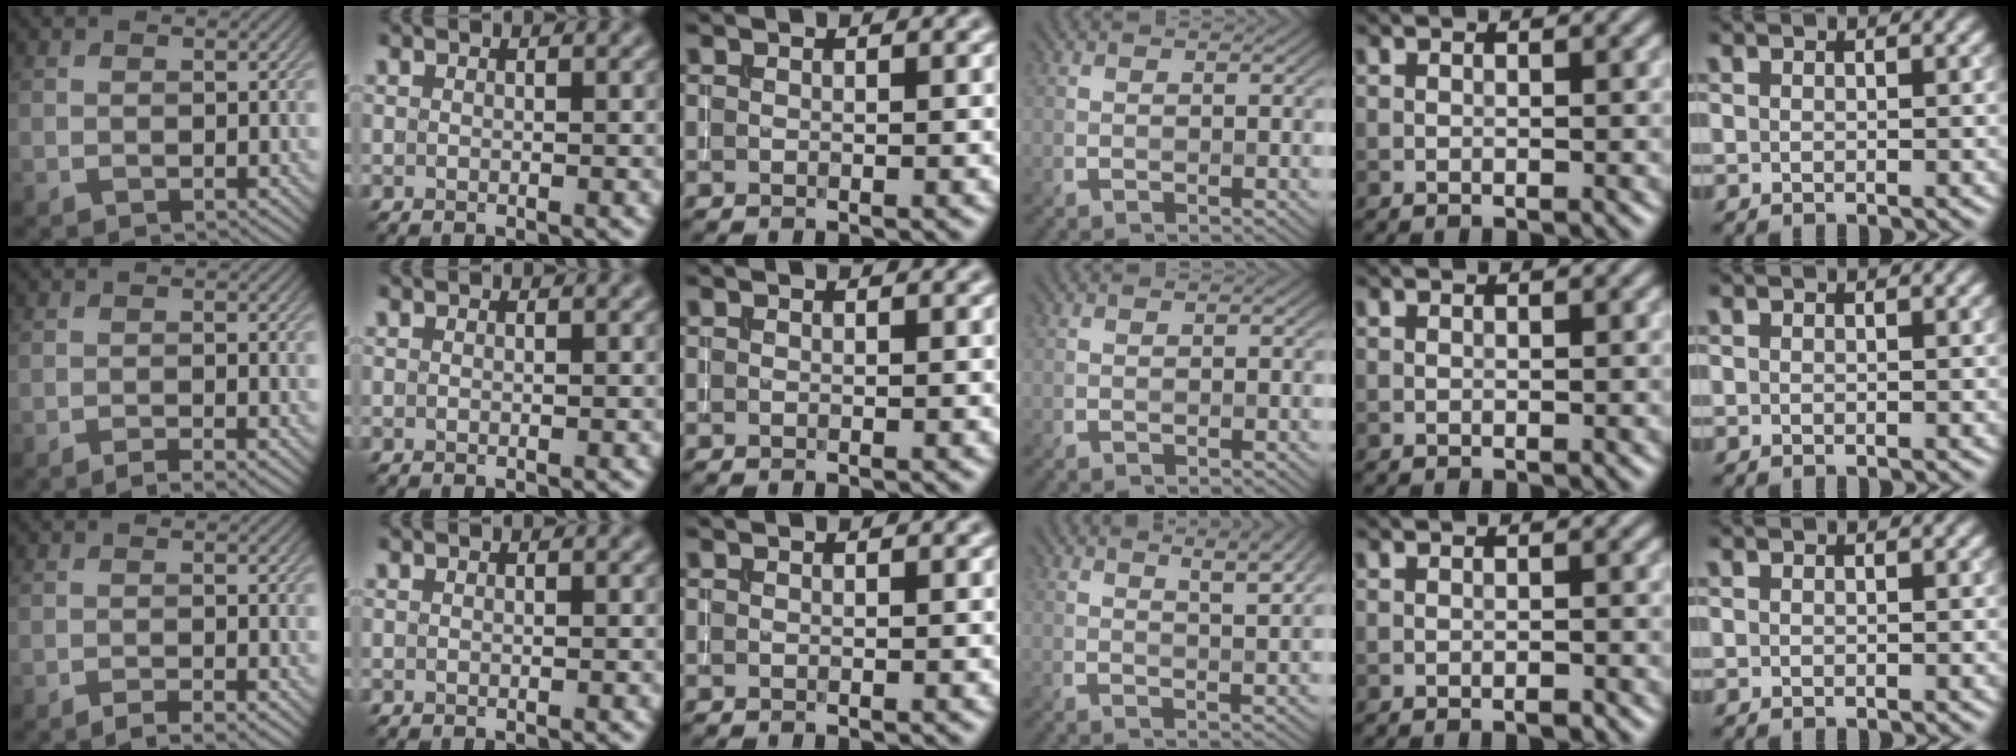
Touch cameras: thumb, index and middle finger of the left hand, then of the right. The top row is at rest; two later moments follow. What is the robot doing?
{"motion": "pour", "object": "almond"}